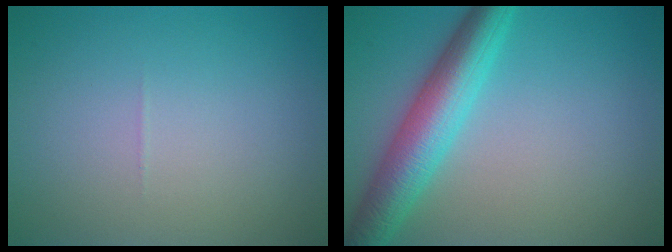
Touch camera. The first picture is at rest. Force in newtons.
{"total": 6.1, "press": 6.1, "slide": 0.0}